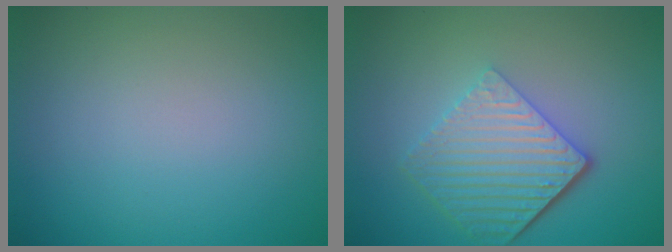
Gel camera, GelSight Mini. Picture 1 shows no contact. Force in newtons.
{"total": 5.8, "press": 4.2, "slide": 4.1}